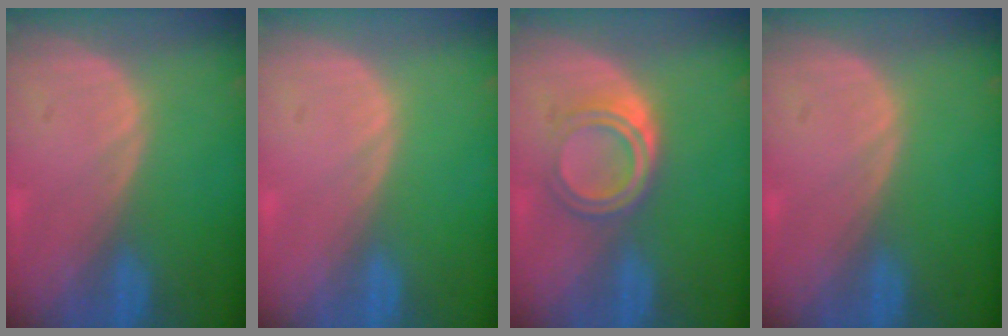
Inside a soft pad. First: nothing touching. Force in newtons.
{"total": 0.0}
{"total": 5.1, "press": 4.5, "slide": 2.4}
{"total": 0.0}